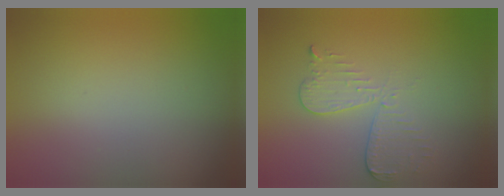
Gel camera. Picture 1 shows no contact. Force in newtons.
{"total": 2.9, "press": 2.7, "slide": 1.2}